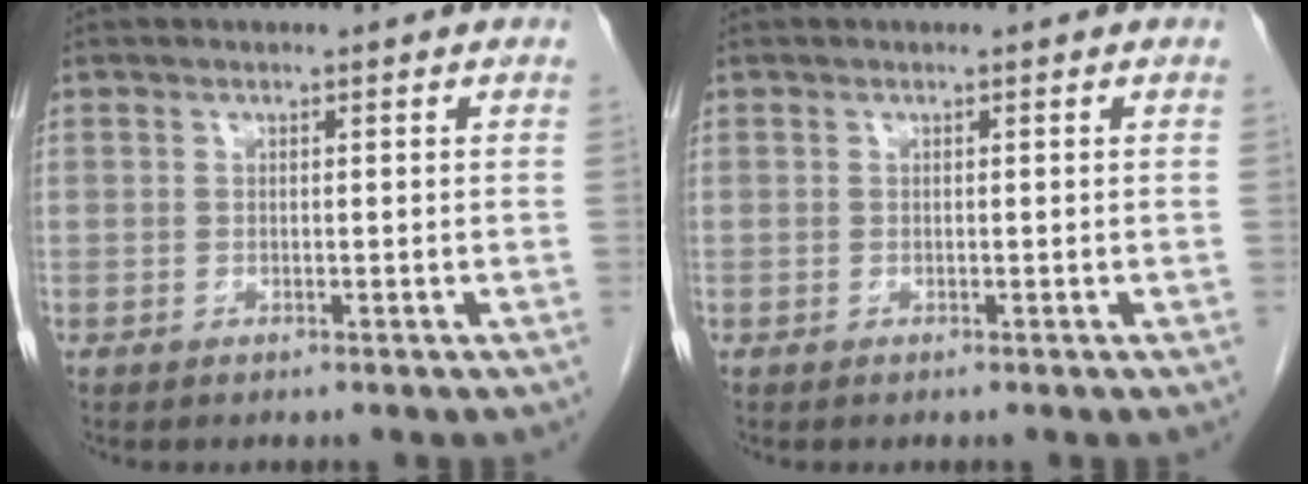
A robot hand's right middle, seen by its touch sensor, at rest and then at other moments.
{"total": 0.0}